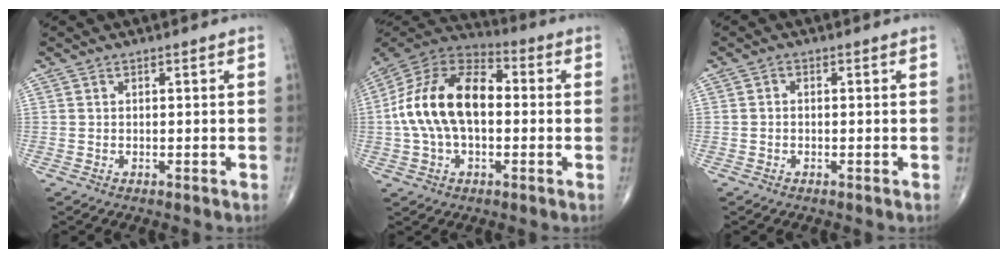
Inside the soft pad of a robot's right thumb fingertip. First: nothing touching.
{"total": 18.5, "force": [0.3, 11.0, 14.9], "torque": [-0.277, 0.038, -0.002]}
{"total": 0.8, "force": [-0.2, 0.6, 0.4], "torque": [-0.005, 0.002, -0.007]}